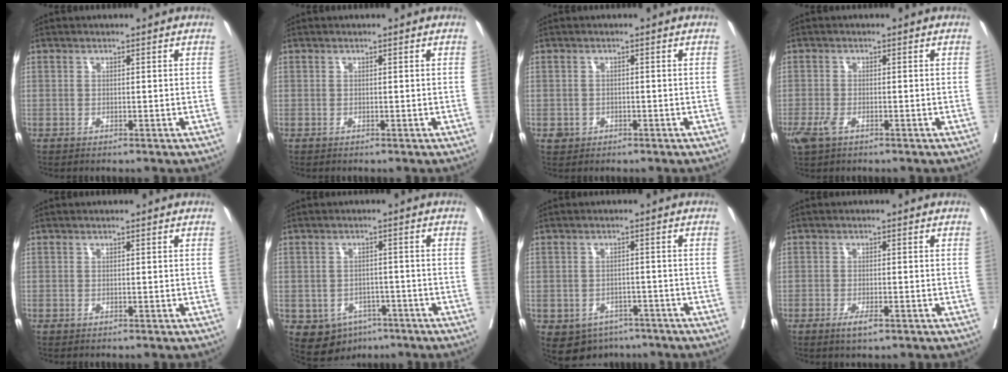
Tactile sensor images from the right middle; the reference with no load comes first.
{"total": 0.0}
{"total": 1.6, "force": [-0.6, 1.5, 0.3], "torque": [-0.001, 0.005, -0.006]}
{"total": 3.1, "force": [-1.6, 1.3, 2.2], "torque": [-0.054, -0.006, -0.028]}
{"total": 0.0}
{"total": 6.7, "force": [-3.8, 5.1, 2.3], "torque": [-0.031, 0.009, -0.044]}
{"total": 6.9, "force": [-4.4, 5.1, 1.8], "torque": [-0.027, 0.008, -0.055]}
{"total": 2.5, "force": [-1.5, 0.6, 2.0], "torque": [-0.033, -0.002, -0.024]}